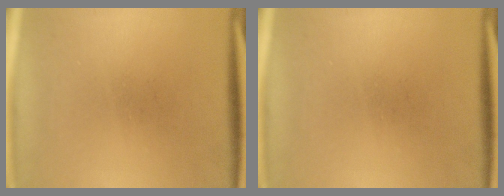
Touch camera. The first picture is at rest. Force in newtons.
{"total": 0.0}